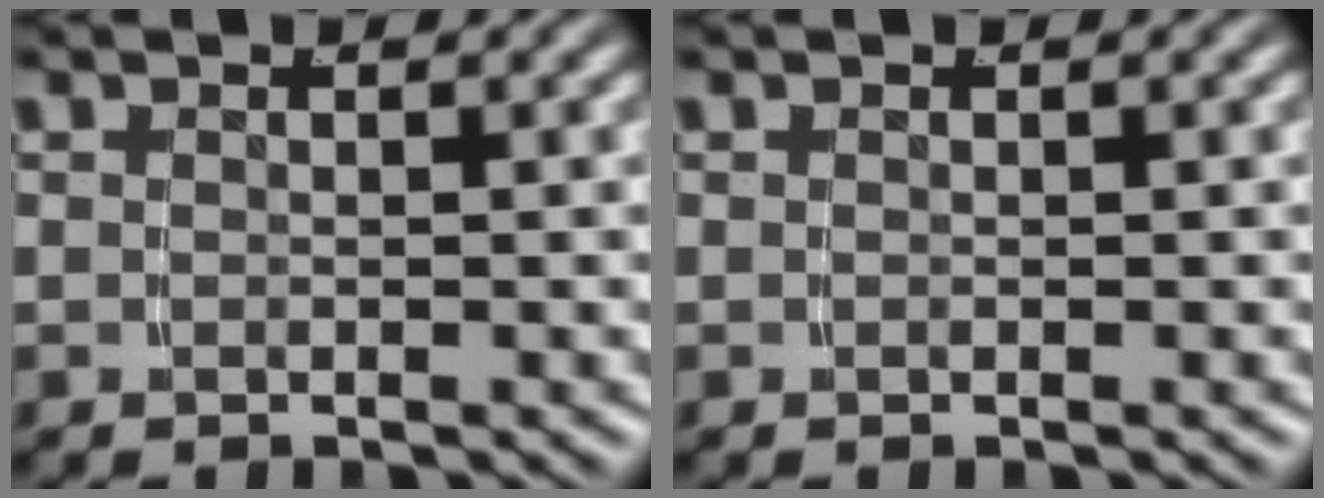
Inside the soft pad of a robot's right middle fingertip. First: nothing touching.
{"total": 0.0}